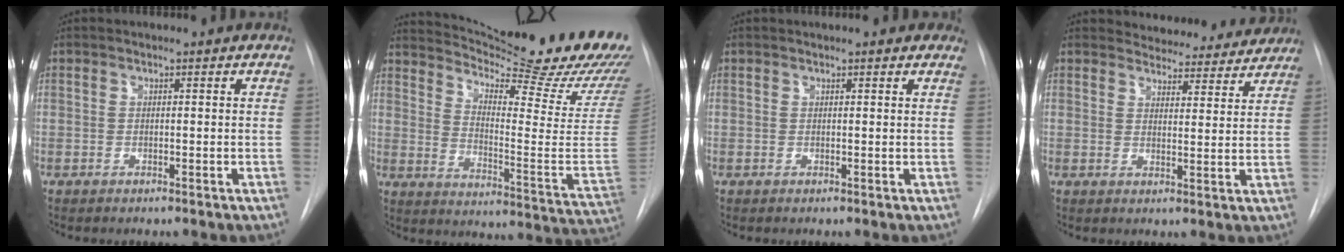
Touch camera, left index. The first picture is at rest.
{"total": 29.2, "force": [25.0, 2.7, 14.7], "torque": [-0.220, -0.115, 0.317]}
{"total": 4.6, "force": [3.8, 1.4, 2.1], "torque": [-0.019, 0.013, 0.034]}
{"total": 11.7, "force": [11.2, 3.2, 1.1], "torque": [0.011, -0.006, 0.126]}